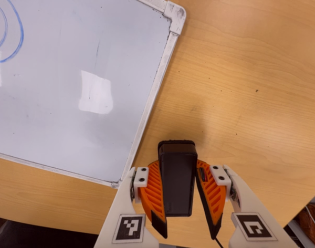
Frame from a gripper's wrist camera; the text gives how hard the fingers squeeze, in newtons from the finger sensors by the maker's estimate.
{"total": 9.7, "left": 7.8, "right": 11.6}